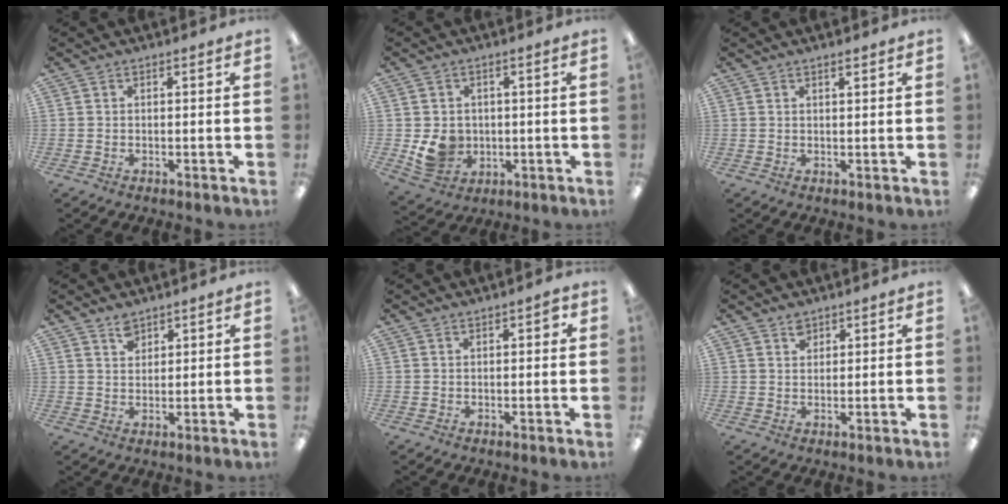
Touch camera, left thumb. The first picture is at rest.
{"total": 7.4, "force": [-0.2, 6.7, 3.0], "torque": [-0.052, 0.007, 0.005]}
{"total": 1.5, "force": [1.2, 0.2, 0.8], "torque": [-0.016, -0.002, 0.022]}
{"total": 3.3, "force": [2.6, 1.8, 0.9], "torque": [-0.005, -0.011, 0.047]}
{"total": 1.8, "force": [0.8, 0.8, 1.4], "torque": [-0.021, 0.001, 0.011]}
{"total": 2.4, "force": [1.8, 1.4, 0.6], "torque": [0.003, -0.009, 0.033]}